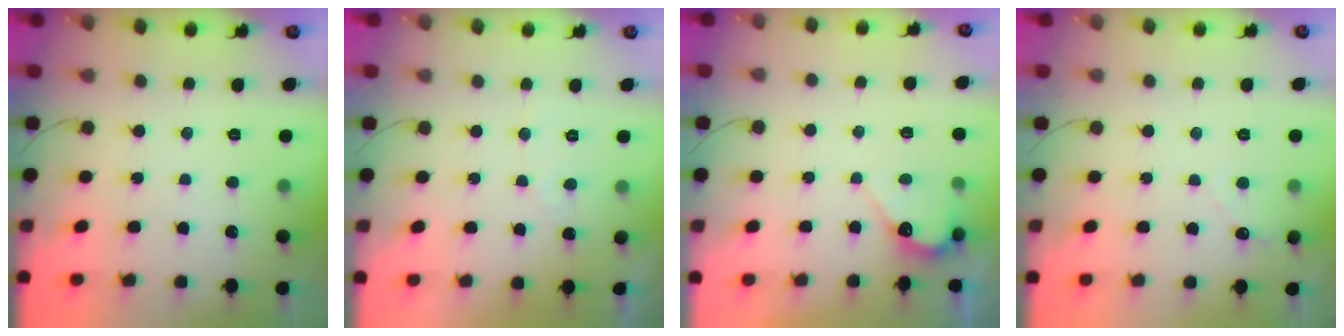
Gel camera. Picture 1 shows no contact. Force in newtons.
{"total": 2.7, "press": 2.7, "slide": 0.1}
{"total": 4.5, "press": 4.4, "slide": 0.4}
{"total": 2.7, "press": 2.7, "slide": 0.3}